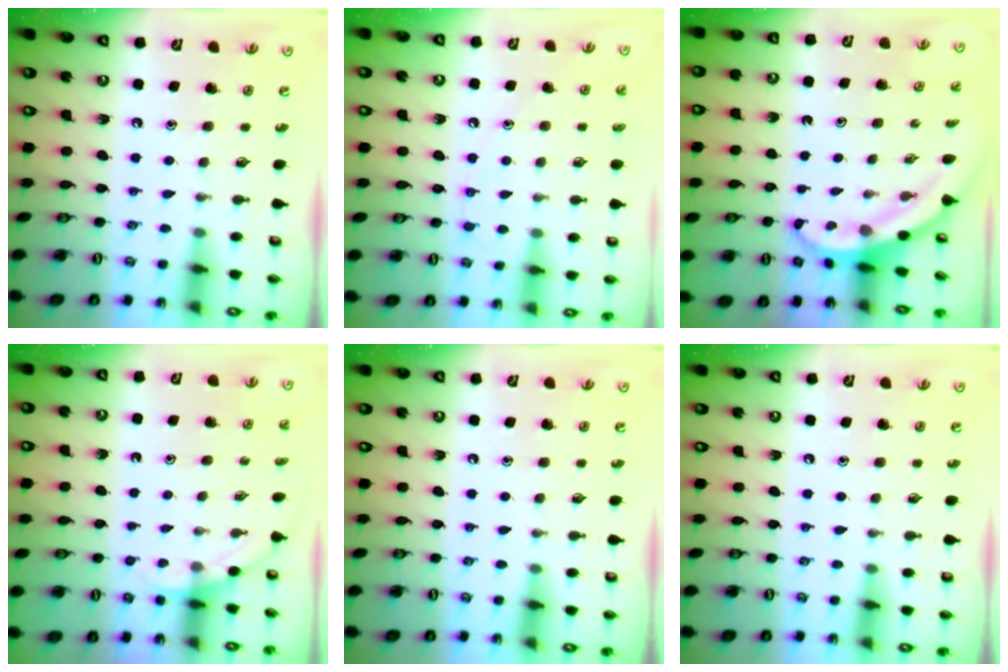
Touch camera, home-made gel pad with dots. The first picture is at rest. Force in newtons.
{"total": 6.7, "press": 6.5, "slide": 1.3}
{"total": 3.3, "press": 3.3, "slide": 0.1}
{"total": 2.5, "press": 2.5, "slide": 0.2}
{"total": 0.0}
{"total": 0.0}